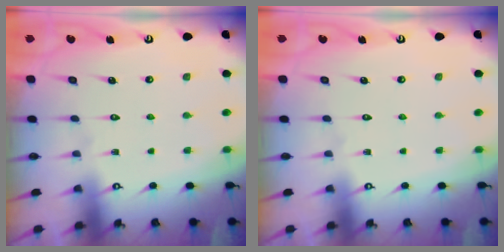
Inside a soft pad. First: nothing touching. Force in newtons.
{"total": 0.0}